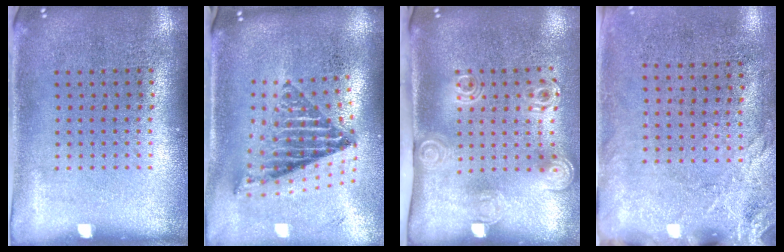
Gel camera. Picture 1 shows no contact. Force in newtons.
{"total": 1.8, "press": 1.4, "slide": 1.1}
{"total": 2.1, "press": 1.4, "slide": 1.6}
{"total": 2.6, "press": 2.1, "slide": 1.6}